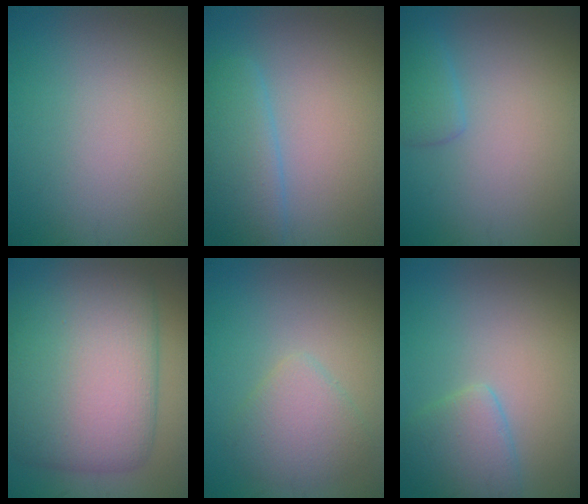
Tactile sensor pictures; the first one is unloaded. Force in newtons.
{"total": 2.7, "press": 2.7, "slide": 0.0}
{"total": 1.8, "press": 1.8, "slide": 0.2}
{"total": 12.3, "press": 12.3, "slide": 0.2}
{"total": 3.0, "press": 3.0, "slide": 0.2}
{"total": 3.0, "press": 3.0, "slide": 0.3}